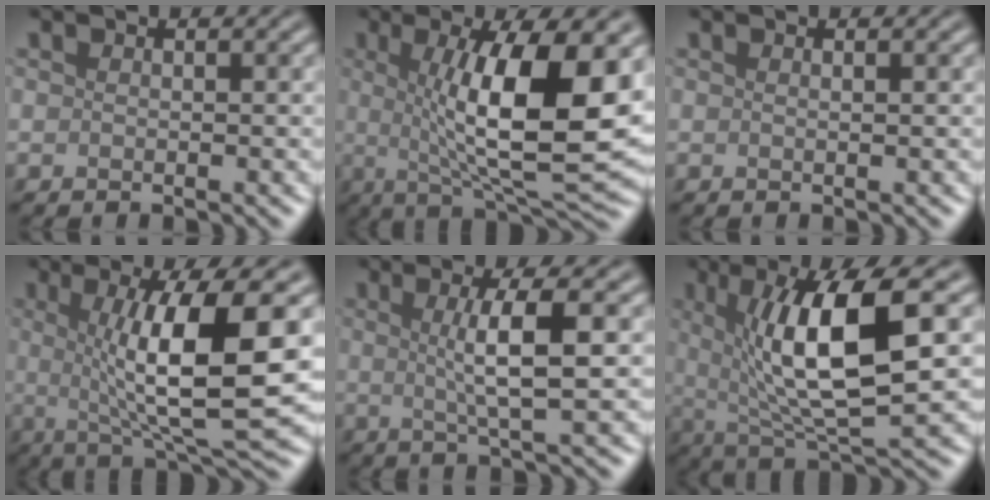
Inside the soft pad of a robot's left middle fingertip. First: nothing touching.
{"total": 12.0, "force": [1.2, 3.0, 11.5], "torque": [-0.166, -0.005, 0.024]}
{"total": 0.5, "force": [0.2, 0.2, 0.4], "torque": [-0.002, 0.003, 0.001]}
{"total": 10.5, "force": [1.0, 2.3, 10.2], "torque": [-0.143, -0.011, 0.022]}
{"total": 4.8, "force": [0.5, 0.9, 4.7], "torque": [-0.074, 0.003, 0.007]}
{"total": 10.6, "force": [1.8, 3.0, 10.0], "torque": [-0.157, -0.003, 0.036]}